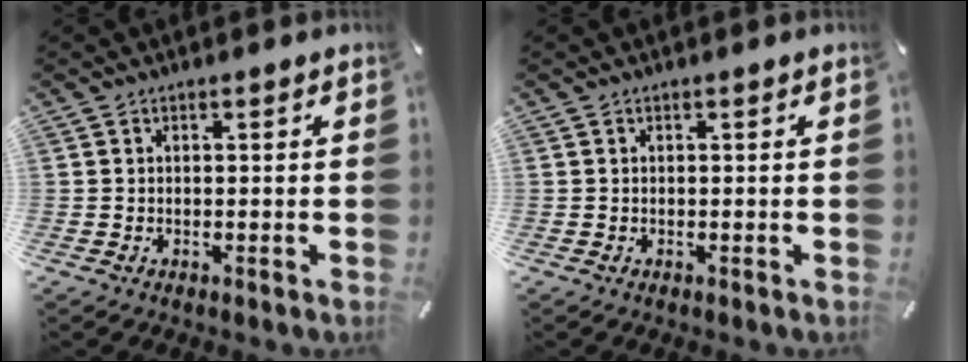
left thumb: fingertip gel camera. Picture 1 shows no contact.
{"total": 0.0}